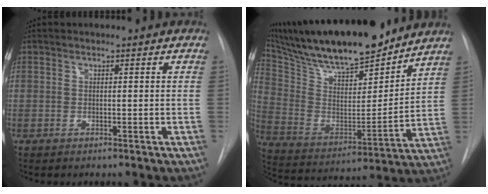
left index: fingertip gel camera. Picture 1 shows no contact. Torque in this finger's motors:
{"motor_torque": [0.23, -0.68, 0.41, 0.10]}